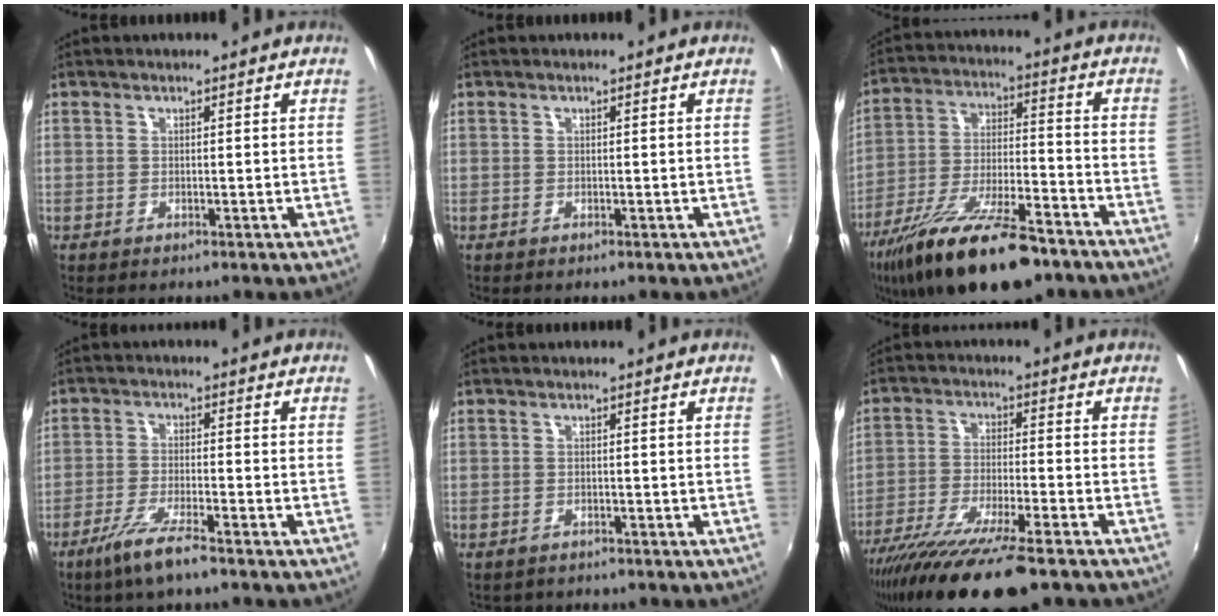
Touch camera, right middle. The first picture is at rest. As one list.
[{"total": 0.0}, {"total": 21.0, "force": [-14.6, 6.6, 13.6], "torque": [-0.258, -0.039, -0.241]}, {"total": 7.1, "force": [-5.0, 0.6, 5.0], "torque": [-0.116, -0.014, -0.095]}, {"total": 2.4, "force": [-2.0, 1.3, 0.4], "torque": [-0.013, -0.007, -0.029]}, {"total": 17.5, "force": [-13.4, 2.2, 11.1], "torque": [-0.221, -0.056, -0.230]}]